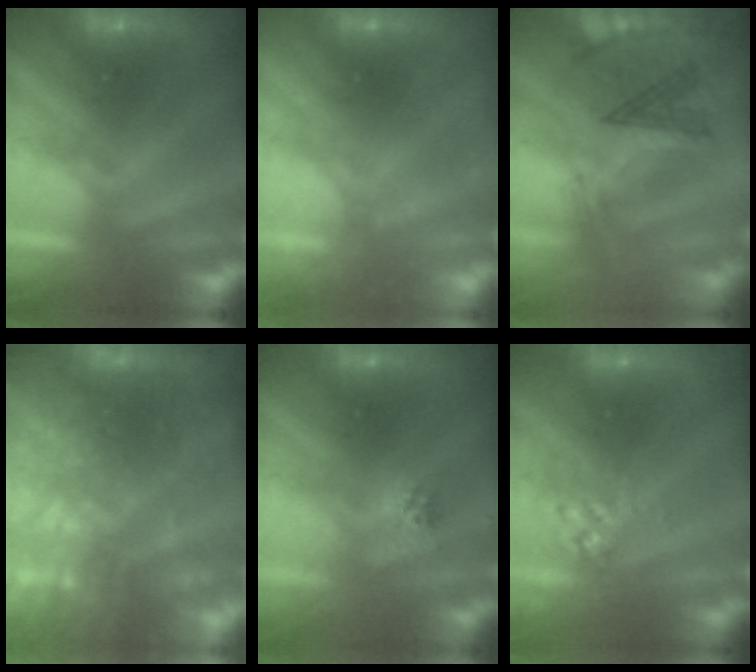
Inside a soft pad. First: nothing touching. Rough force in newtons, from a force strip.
{"total": 2.2}
{"total": 3.3}
{"total": 13.7}
{"total": 2.3}
{"total": 2.9}